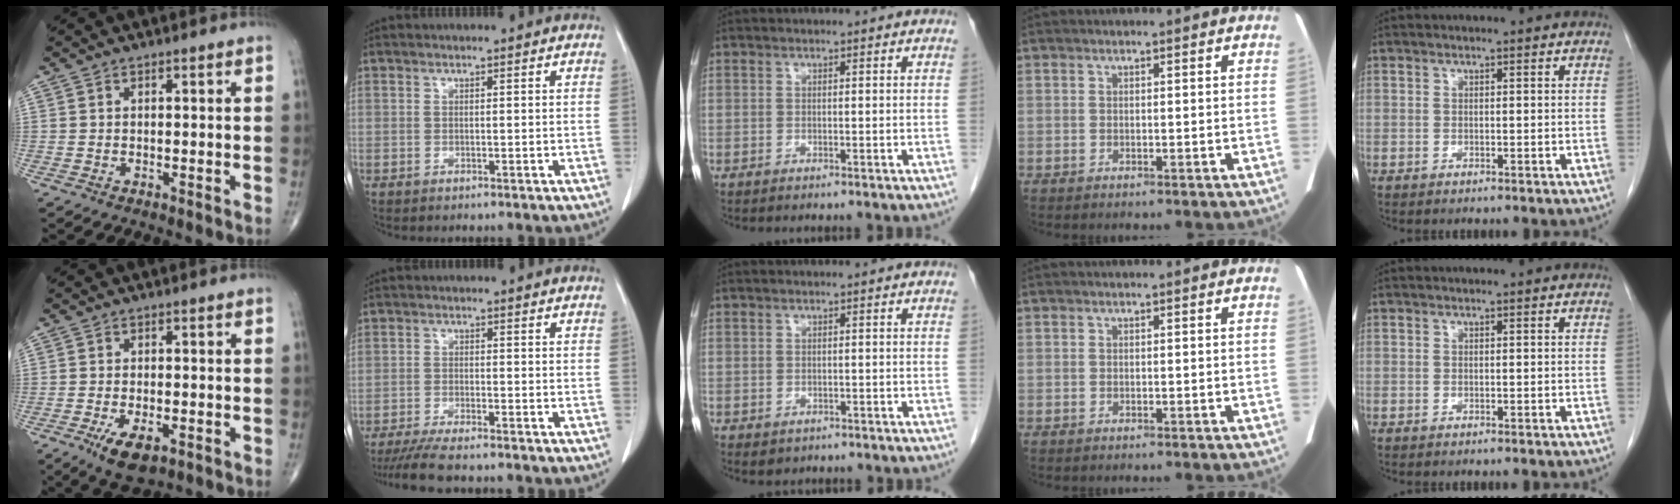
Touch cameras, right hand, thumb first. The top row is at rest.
{"thumb": {"total": 6.6, "force": [-3.2, 2.9, 5.0], "torque": [-0.088, 0.000, -0.047]}, "index": {"total": 7.5, "force": [-6.4, 0.5, 3.8], "torque": [-0.057, -0.019, -0.108]}, "middle": {"total": 1.4, "force": [-0.7, 1.1, 0.5], "torque": [-0.009, 0.000, -0.002]}}